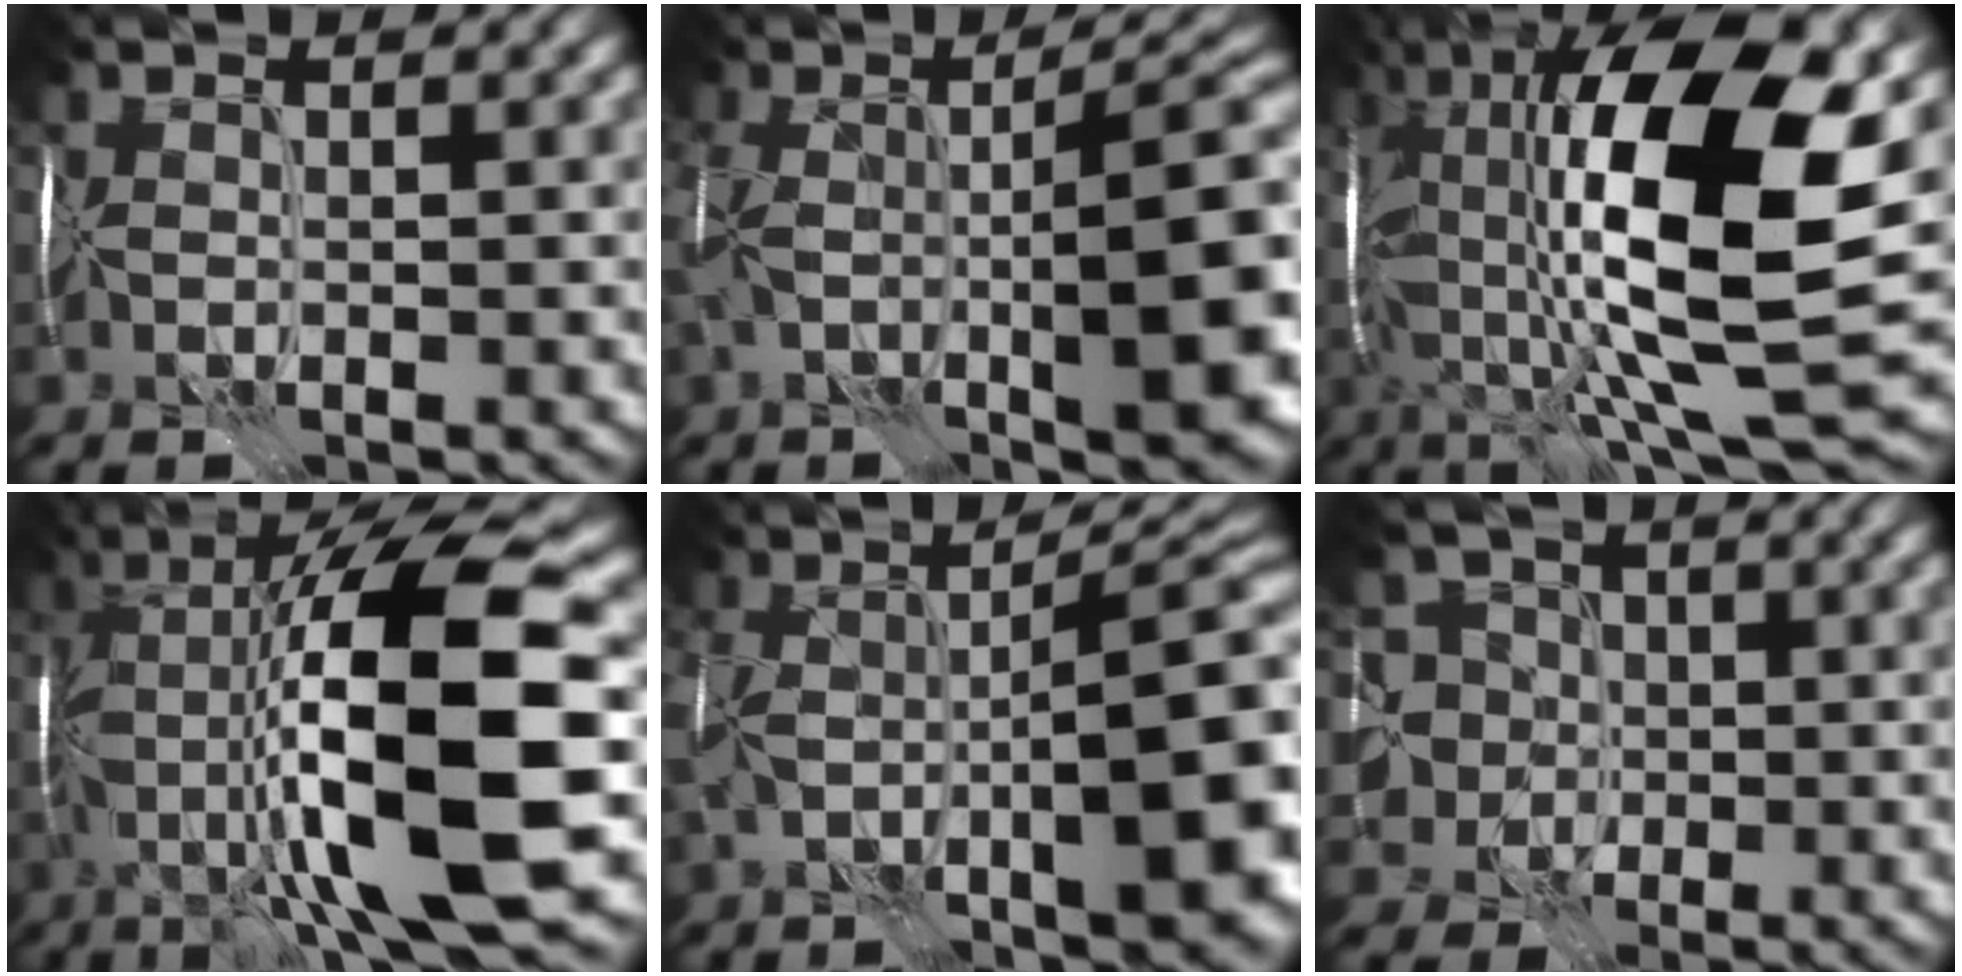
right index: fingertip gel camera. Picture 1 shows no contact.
{"total": 11.7, "force": [-1.2, 3.4, 11.1], "torque": [-0.186, 0.004, -0.016]}
{"total": 17.3, "force": [1.9, 6.5, 16.0], "torque": [-0.307, 0.014, 0.031]}
{"total": 15.1, "force": [-1.7, 3.3, 14.6], "torque": [-0.249, 0.029, -0.023]}
{"total": 13.0, "force": [-1.9, 4.4, 12.0], "torque": [-0.199, 0.000, -0.028]}
{"total": 7.7, "force": [-0.7, 7.2, 2.7], "torque": [-0.063, 0.026, -0.051]}